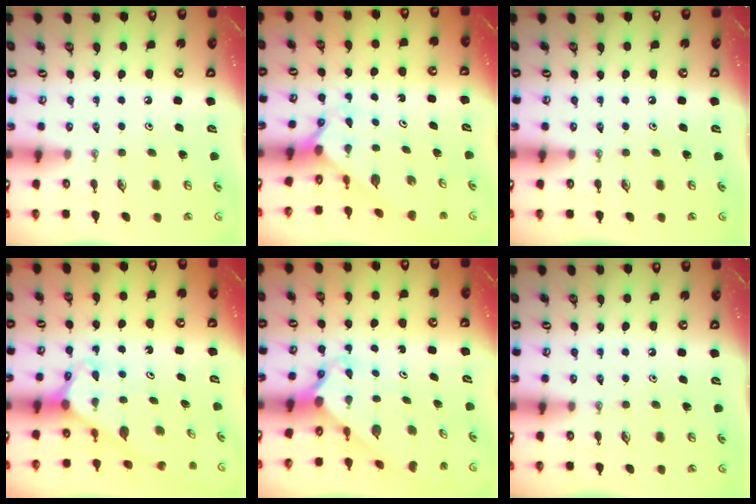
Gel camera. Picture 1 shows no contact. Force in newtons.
{"total": 1.8, "press": 1.8, "slide": 0.2}
{"total": 0.0}
{"total": 2.7, "press": 2.7, "slide": 0.2}
{"total": 2.3, "press": 2.3, "slide": 0.1}
{"total": 0.0}